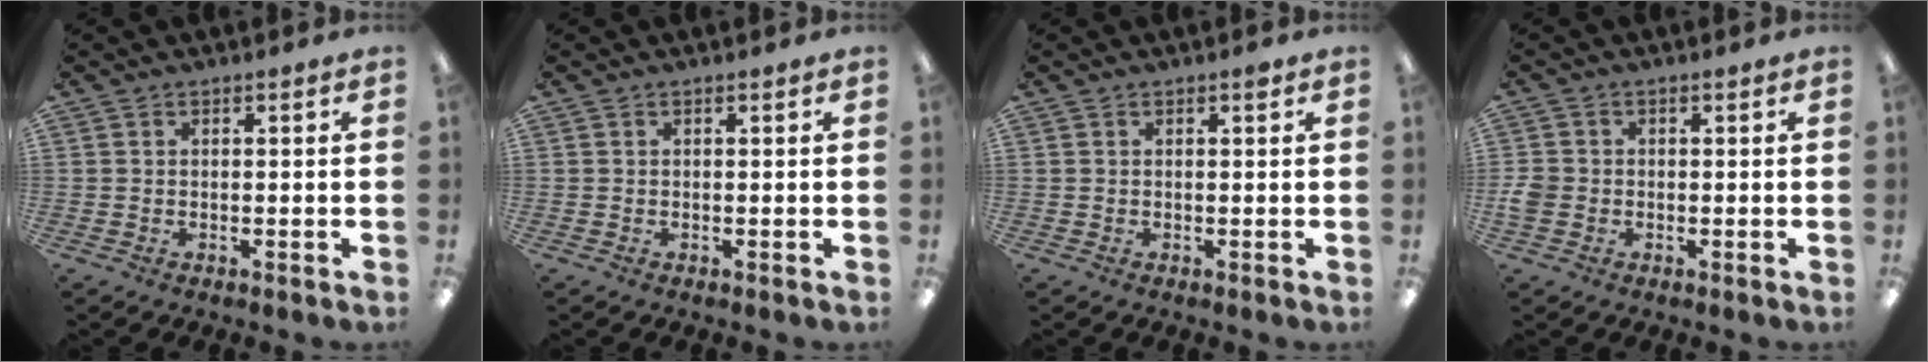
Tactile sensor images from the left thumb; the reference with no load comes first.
{"total": 0.0}
{"total": 0.7, "force": [0.5, 0.1, 0.5], "torque": [-0.002, -0.002, 0.006]}
{"total": 3.2, "force": [-0.7, 2.7, 1.5], "torque": [-0.029, 0.005, -0.012]}